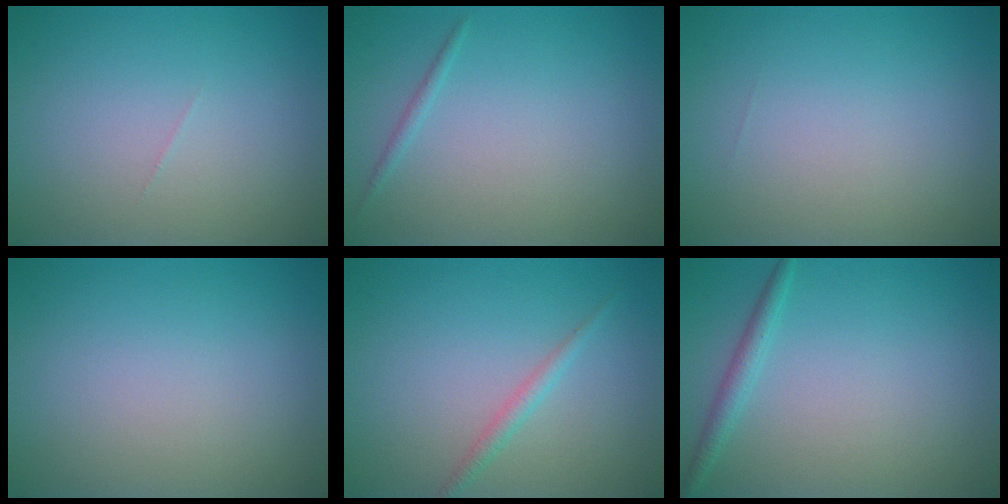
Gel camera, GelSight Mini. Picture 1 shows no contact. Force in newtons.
{"total": 0.7, "press": 0.7, "slide": 0.0}
{"total": 0.0}
{"total": 0.0}
{"total": 1.3, "press": 1.3, "slide": 0.0}
{"total": 1.6, "press": 1.6, "slide": 0.1}